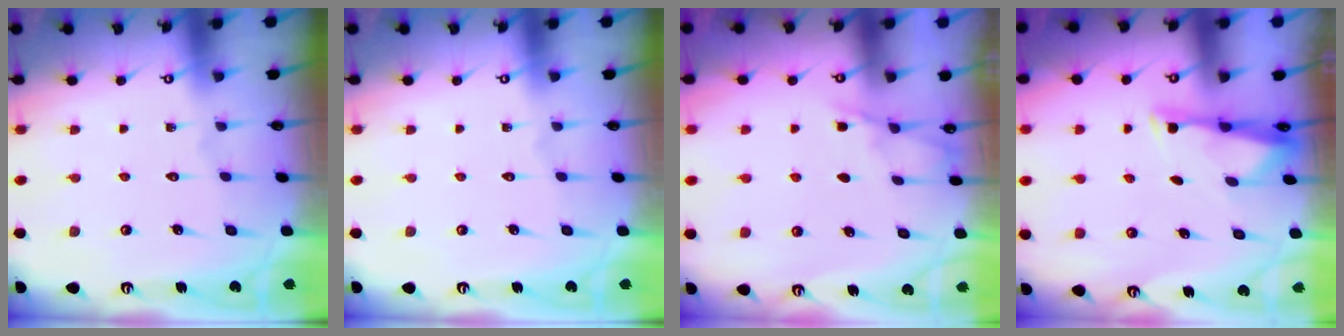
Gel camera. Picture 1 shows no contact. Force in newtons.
{"total": 0.0}
{"total": 4.0, "press": 3.9, "slide": 0.6}
{"total": 3.2, "press": 3.2, "slide": 0.4}